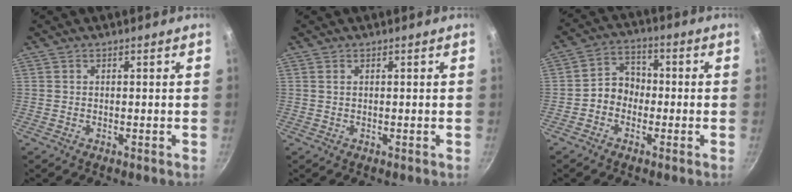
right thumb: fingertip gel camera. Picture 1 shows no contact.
{"total": 0.6, "force": [0.3, 0.4, 0.4], "torque": [-0.008, 0.001, 0.004]}
{"total": 5.8, "force": [-1.4, 4.9, 2.9], "torque": [-0.014, 0.026, -0.036]}